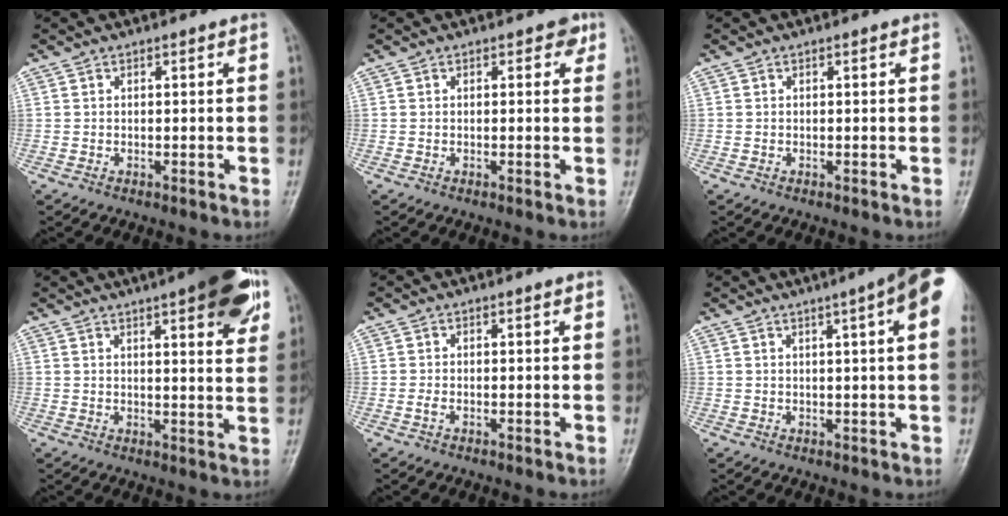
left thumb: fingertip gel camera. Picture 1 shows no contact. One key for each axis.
{"total": 1.5, "fx": 0.8, "fy": 1.0, "fz": 0.8, "tx": 0.010, "ty": 0.000, "tz": 0.006}
{"total": 0.0}
{"total": 13.4, "fx": 7.1, "fy": 3.4, "fz": 10.8, "tx": -0.114, "ty": -0.020, "tz": 0.093}
{"total": 0.7, "fx": -0.1, "fy": 0.2, "fz": 0.6, "tx": -0.012, "ty": -0.001, "tz": 0.001}
{"total": 11.2, "fx": 5.0, "fy": 1.2, "fz": 10.0, "tx": -0.120, "ty": 0.007, "tz": 0.052}